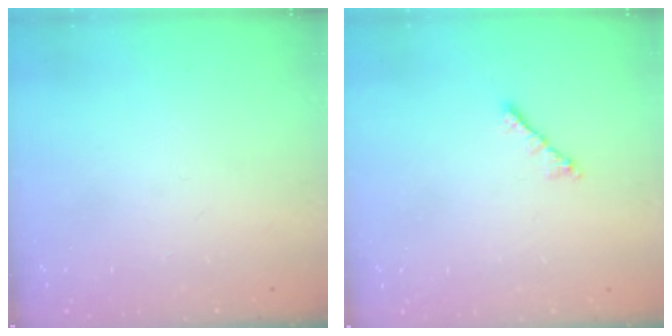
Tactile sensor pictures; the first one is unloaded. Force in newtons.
{"total": 2.0, "press": 1.9, "slide": 0.6}